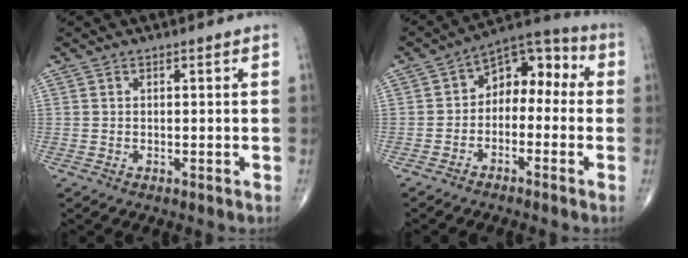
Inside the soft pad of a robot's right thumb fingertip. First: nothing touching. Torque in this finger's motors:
{"motor_torque": [-0.15, -0.05, 0.16, -0.08, 0.01]}